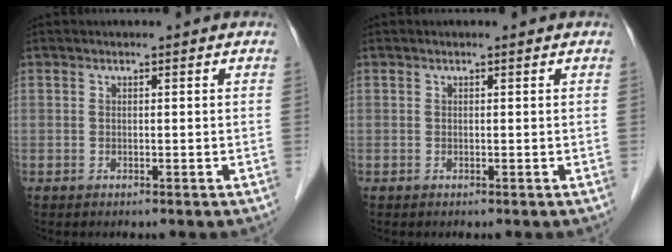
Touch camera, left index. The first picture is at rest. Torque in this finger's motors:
{"motor_torque": [-0.06, 0.07, -0.04, -0.01]}